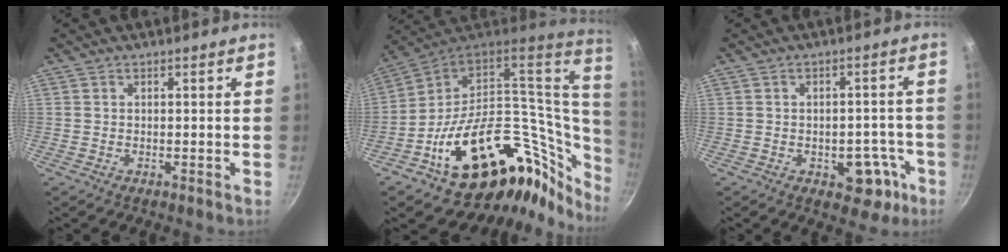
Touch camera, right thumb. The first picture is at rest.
{"total": 35.1, "force": [1.4, 24.4, 25.2], "torque": [-0.365, 0.013, 0.046]}
{"total": 8.3, "force": [-3.2, 5.1, 5.6], "torque": [-0.028, 0.026, -0.034]}